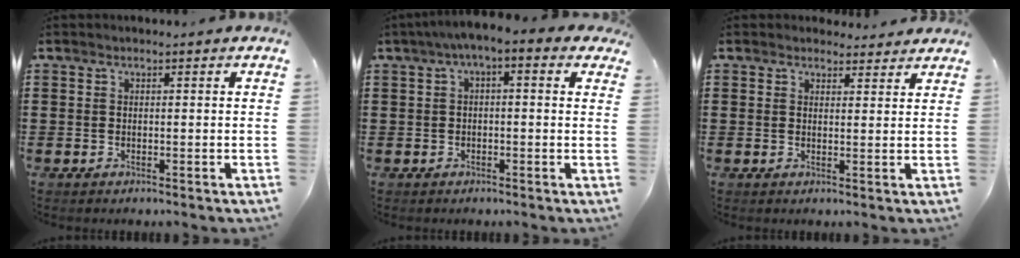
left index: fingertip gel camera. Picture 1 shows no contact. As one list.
[{"total": 2.8, "force": [-0.7, 0.8, 2.6], "torque": [-0.047, 0.006, -0.020]}, {"total": 2.6, "force": [2.4, 1.0, 0.1], "torque": [-0.001, -0.005, 0.043]}]